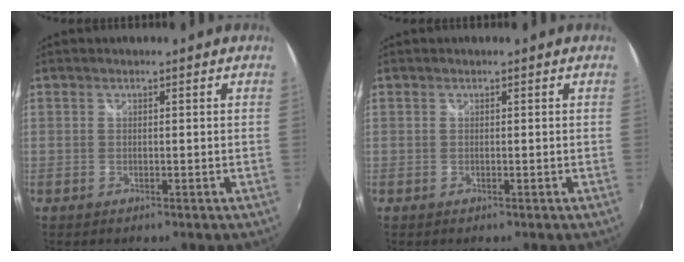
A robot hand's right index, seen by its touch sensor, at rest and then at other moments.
{"total": 0.0}